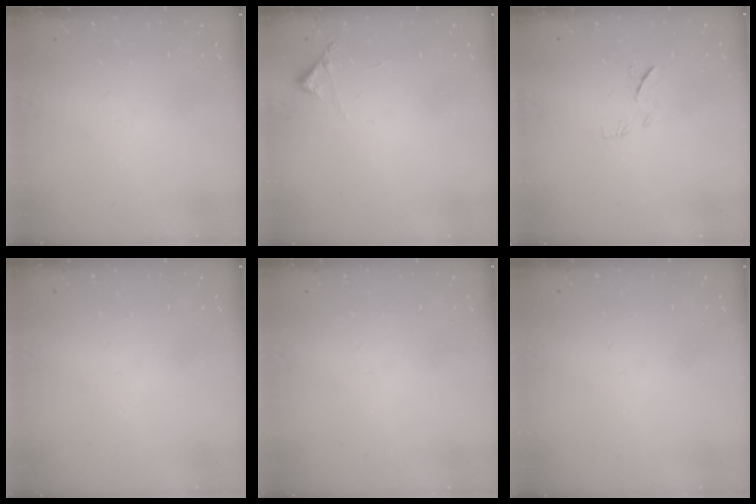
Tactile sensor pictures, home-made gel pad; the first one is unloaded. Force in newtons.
{"total": 4.3, "press": 4.3, "slide": 0.2}
{"total": 6.5, "press": 6.5, "slide": 0.7}
{"total": 0.0}
{"total": 0.0}
{"total": 0.0}